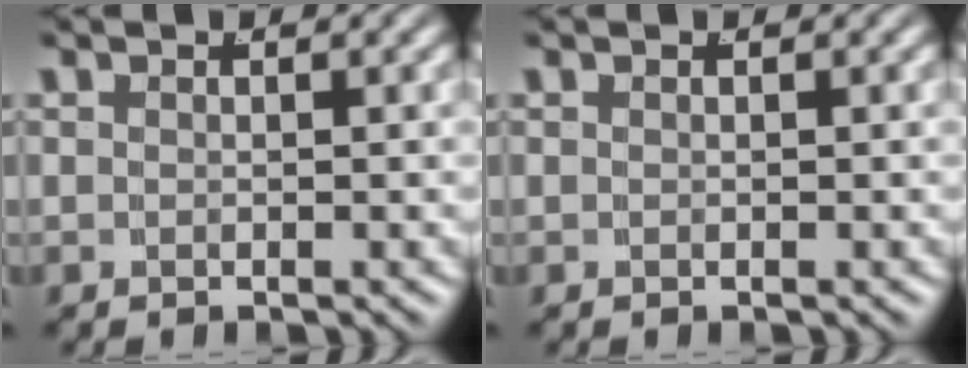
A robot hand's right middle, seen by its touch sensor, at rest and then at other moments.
{"total": 0.0}